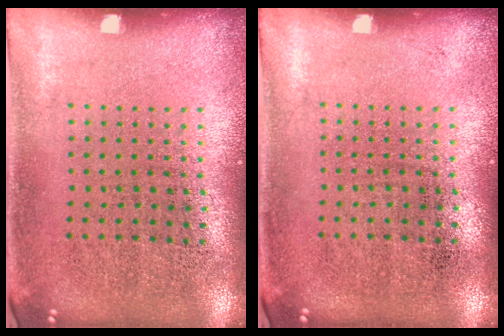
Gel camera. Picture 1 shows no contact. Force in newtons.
{"total": 0.0}